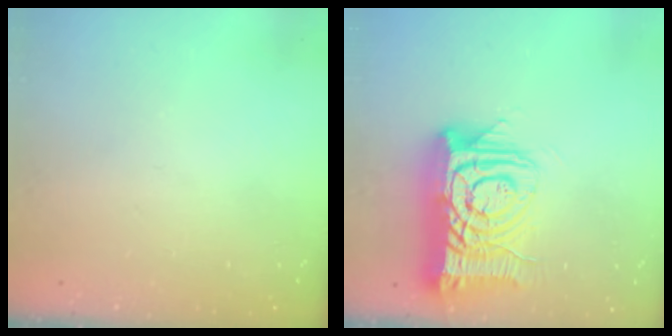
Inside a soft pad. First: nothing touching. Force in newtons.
{"total": 16.0, "press": 15.9, "slide": 1.6}